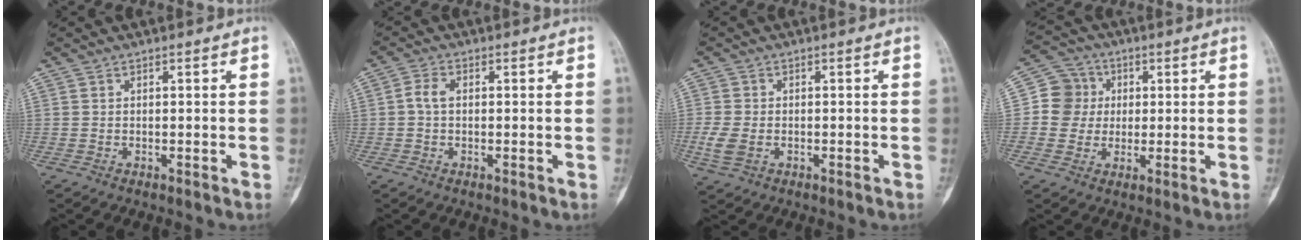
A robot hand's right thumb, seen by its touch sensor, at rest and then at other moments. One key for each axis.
{"total": 2.7, "fx": 0.0, "fy": 1.8, "fz": 2.1, "tx": -0.042, "ty": 0.005, "tz": -0.005}
{"total": 4.1, "fx": -1.2, "fy": 2.7, "fz": 2.8, "tx": -0.073, "ty": 0.001, "tz": -0.023}
{"total": 7.6, "fx": 0.6, "fy": 7.4, "fz": 1.7, "tx": 0.009, "ty": 0.010, "tz": 0.000}